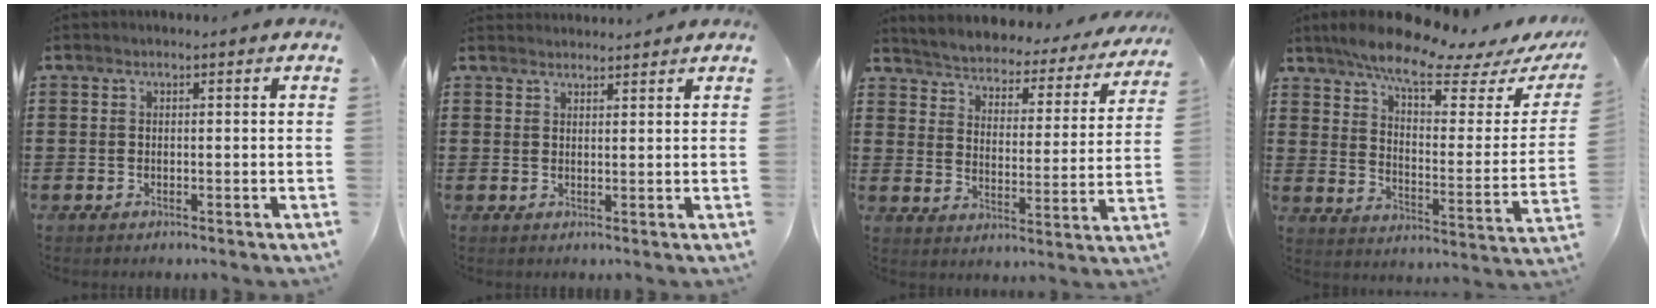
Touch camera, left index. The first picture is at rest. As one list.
[{"total": 2.0, "force": [1.9, 0.1, -0.2], "torque": [-0.002, -0.002, 0.038]}, {"total": 2.7, "force": [2.7, 0.1, 0.1], "torque": [-0.022, -0.033, 0.034]}, {"total": 10.4, "force": [8.2, 1.6, 6.1], "torque": [-0.129, -0.046, 0.137]}]